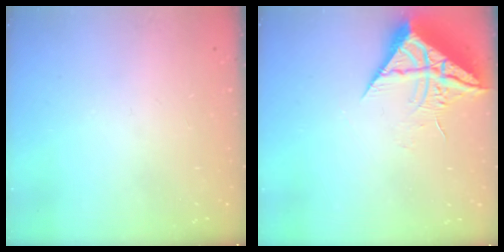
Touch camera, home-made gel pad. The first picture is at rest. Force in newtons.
{"total": 10.0, "press": 9.9, "slide": 1.0}